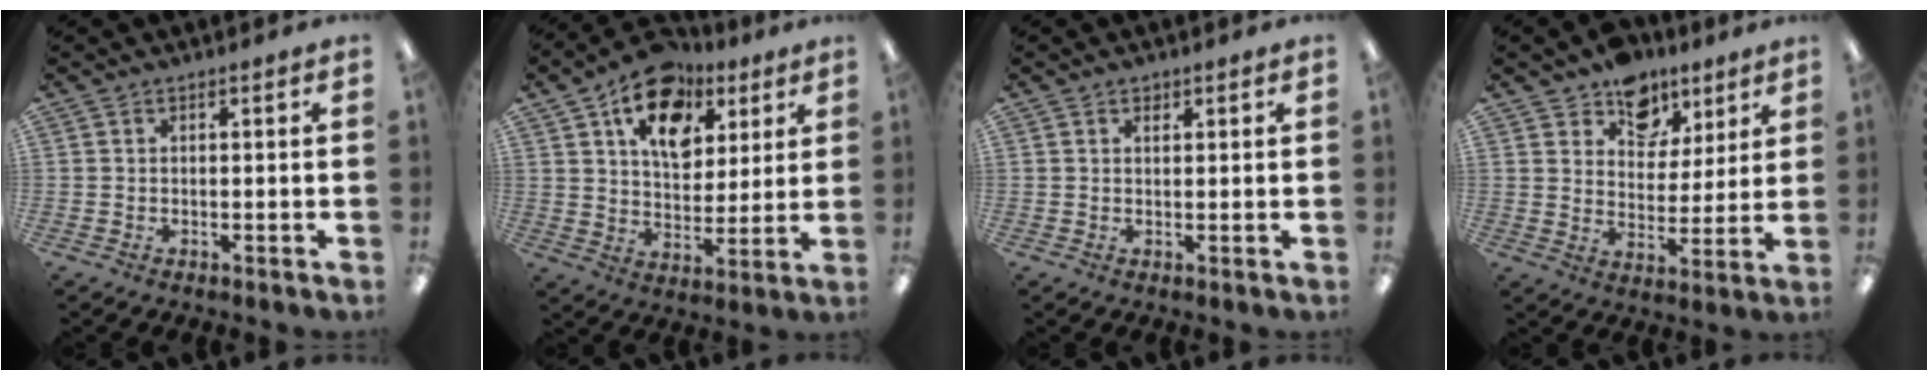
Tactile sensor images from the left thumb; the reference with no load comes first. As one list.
[{"total": 15.2, "force": [9.0, 9.5, 7.7], "torque": [-0.118, -0.039, 0.162]}, {"total": 1.2, "force": [0.8, 0.7, 0.5], "torque": [-0.002, -0.002, 0.014]}, {"total": 10.4, "force": [7.6, 6.8, 1.9], "torque": [-0.034, -0.055, 0.143]}]